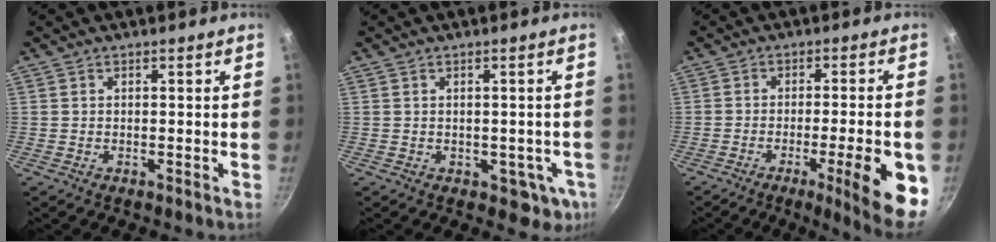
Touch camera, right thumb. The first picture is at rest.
{"total": 5.6, "force": [-1.1, 3.8, 4.0], "torque": [-0.020, 0.009, -0.004]}
{"total": 13.3, "force": [-4.4, 2.4, 12.4], "torque": [-0.152, 0.013, -0.057]}